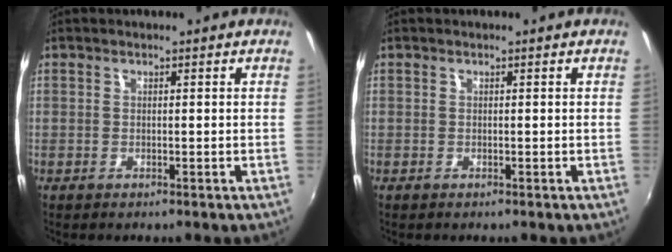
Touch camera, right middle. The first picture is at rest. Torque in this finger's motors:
{"motor_torque": [0.03, -0.05, 0.00, 0.00]}